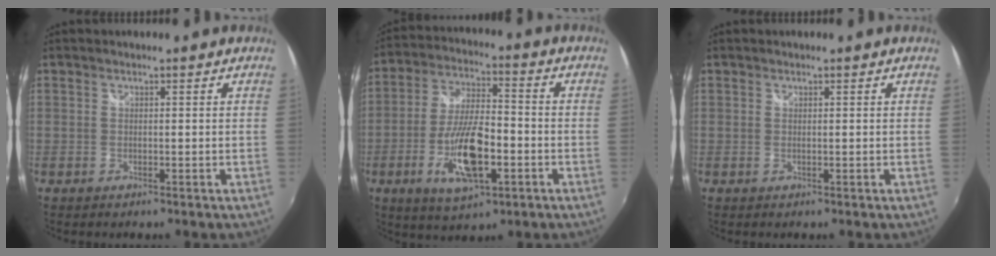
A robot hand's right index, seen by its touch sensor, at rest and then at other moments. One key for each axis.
{"total": 14.0, "fx": -4.9, "fy": 5.2, "fz": 12.1, "tx": -0.247, "ty": -0.009, "tz": -0.087}
{"total": 0.0}